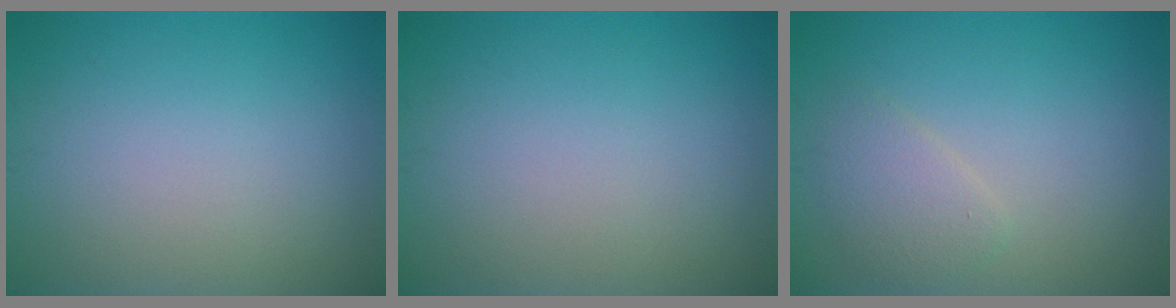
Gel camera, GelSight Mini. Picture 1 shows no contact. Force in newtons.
{"total": 0.0}
{"total": 2.1, "press": 2.1, "slide": 0.1}